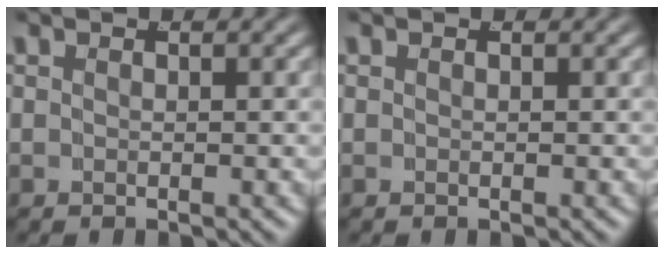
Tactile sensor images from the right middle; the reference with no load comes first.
{"total": 0.0}